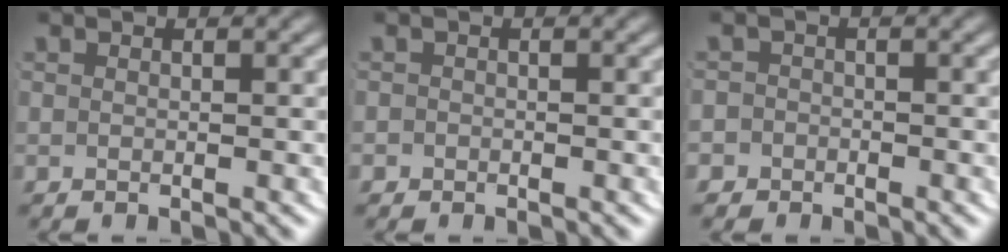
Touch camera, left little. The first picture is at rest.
{"total": 0.9, "force": [-0.5, 0.7, -0.1], "torque": [0.002, -0.006, -0.007]}
{"total": 3.0, "force": [-1.6, 2.5, -0.2], "torque": [-0.003, -0.010, -0.031]}